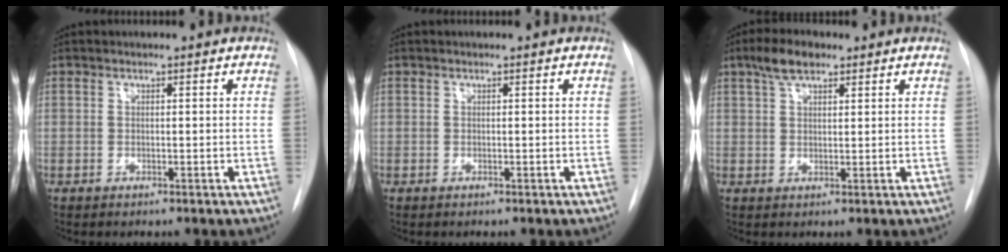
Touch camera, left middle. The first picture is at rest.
{"total": 0.0}
{"total": 4.7, "force": [3.1, 1.9, 3.0], "torque": [-0.062, 0.013, 0.057]}